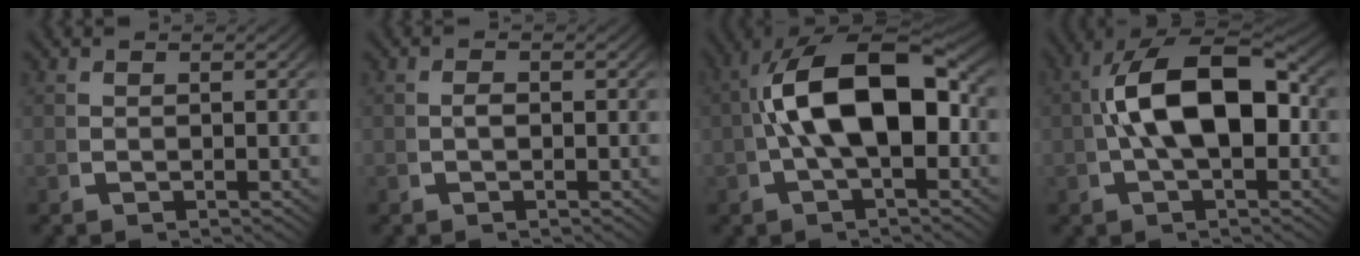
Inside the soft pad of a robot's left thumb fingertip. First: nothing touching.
{"total": 0.6, "force": [-0.2, 0.3, 0.5], "torque": [-0.011, 0.000, -0.003]}
{"total": 13.8, "force": [0.4, 7.8, 11.4], "torque": [-0.191, -0.019, 0.012]}
{"total": 12.2, "force": [0.5, 7.0, 10.0], "torque": [-0.171, -0.020, 0.015]}